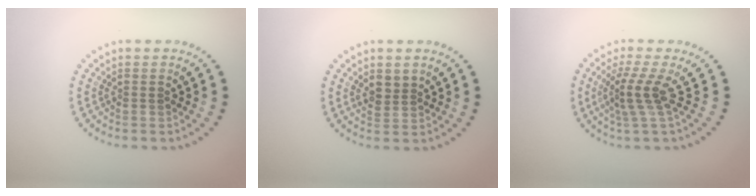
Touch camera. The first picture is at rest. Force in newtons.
{"total": 1.7, "press": 1.5, "slide": 0.9}
{"total": 3.0, "press": 2.0, "slide": 2.2}